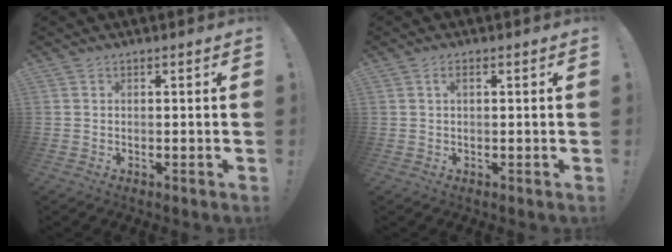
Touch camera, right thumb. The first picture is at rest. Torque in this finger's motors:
{"motor_torque": [0.36, 0.41, -0.10, -0.10, 0.13]}